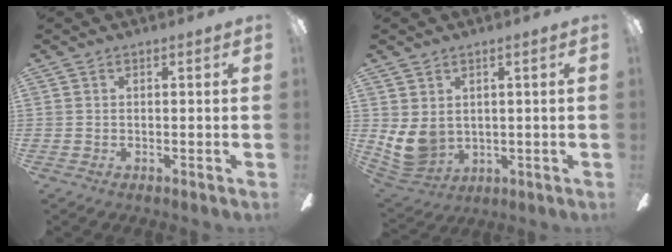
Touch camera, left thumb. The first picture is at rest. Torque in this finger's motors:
{"motor_torque": [1.03, 1.02, 0.79, -0.83, 0.05]}